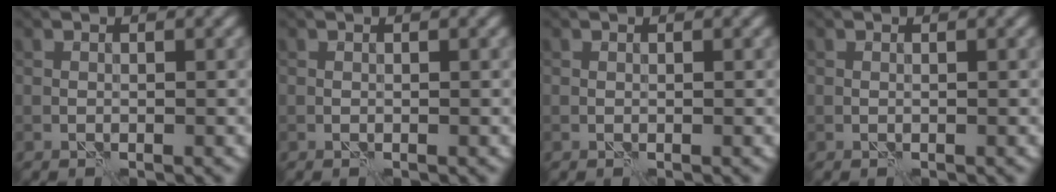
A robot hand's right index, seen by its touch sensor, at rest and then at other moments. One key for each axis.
{"total": 0.0}
{"total": 0.0}
{"total": 0.0}